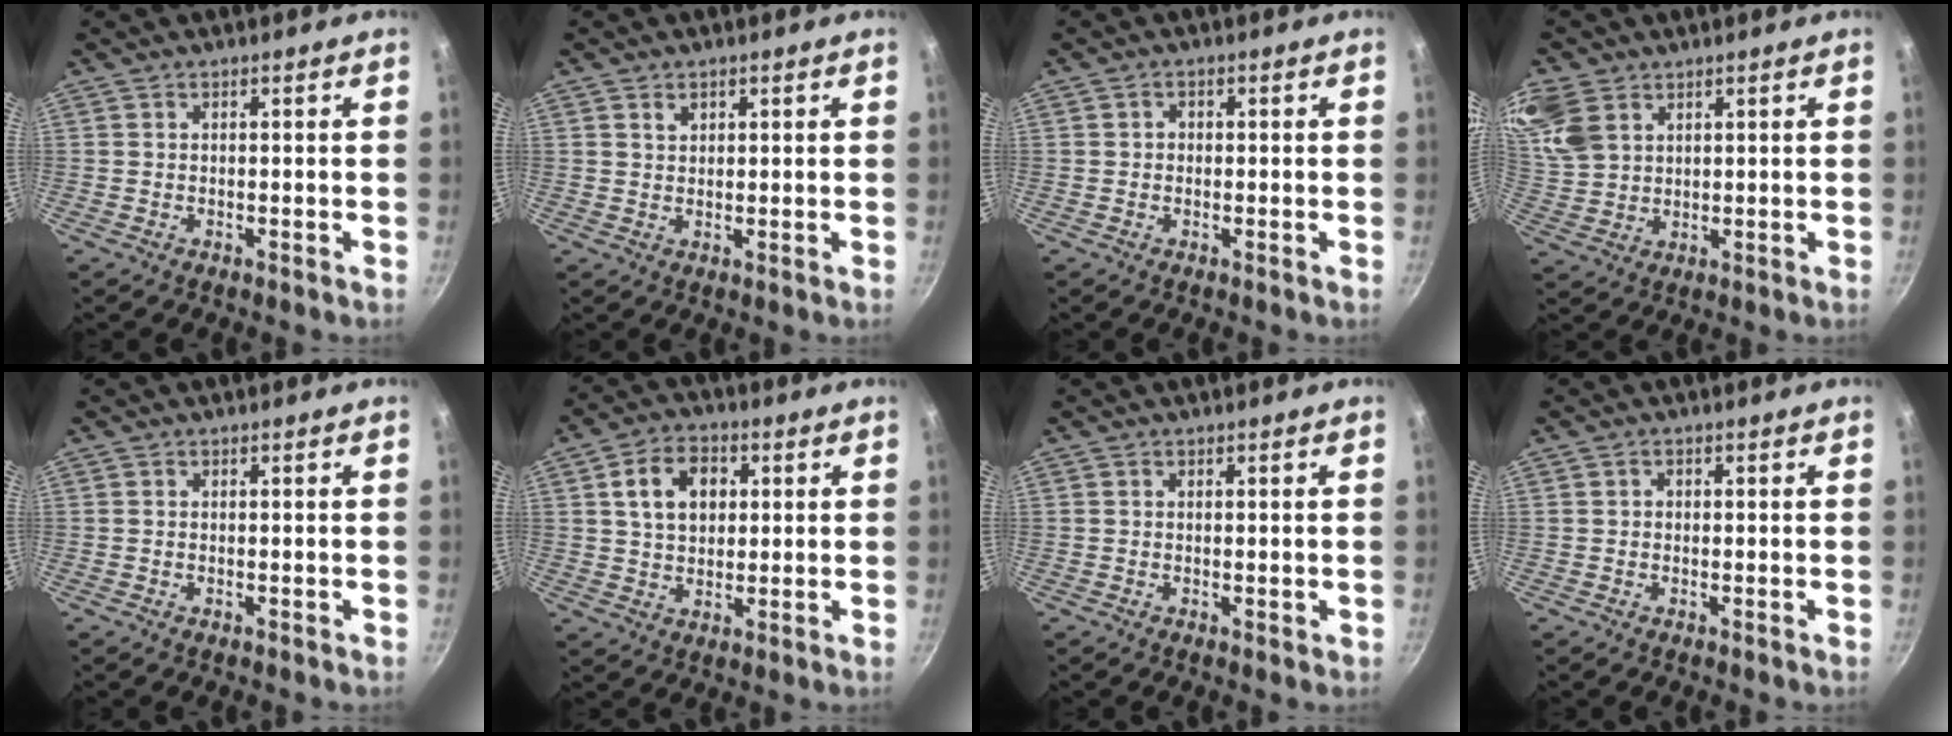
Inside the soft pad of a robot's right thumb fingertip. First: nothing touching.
{"total": 2.1, "force": [1.0, 1.5, 1.0], "torque": [-0.008, 0.000, 0.018]}
{"total": 1.3, "force": [0.0, 1.2, 0.6], "torque": [-0.008, 0.003, -0.002]}
{"total": 11.0, "force": [5.2, 7.7, 5.8], "torque": [-0.118, -0.006, 0.113]}
{"total": 0.0}
{"total": 9.7, "force": [2.5, 7.0, 6.3], "torque": [-0.085, 0.007, 0.038]}
{"total": 0.7, "force": [0.0, 0.3, 0.7], "torque": [-0.008, 0.000, -0.001]}
{"total": 1.1, "force": [0.0, 0.9, 0.5], "torque": [-0.007, 0.004, 0.000]}